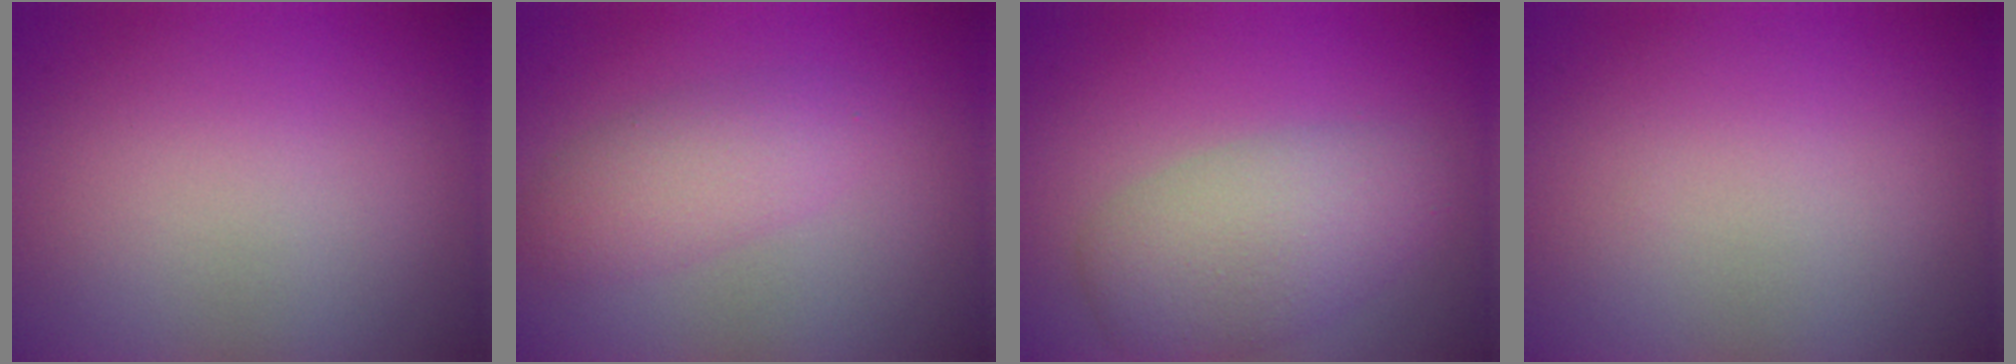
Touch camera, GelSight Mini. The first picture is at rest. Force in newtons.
{"total": 2.9, "press": 2.9, "slide": 0.1}
{"total": 5.0, "press": 5.0, "slide": 0.2}
{"total": 0.0}